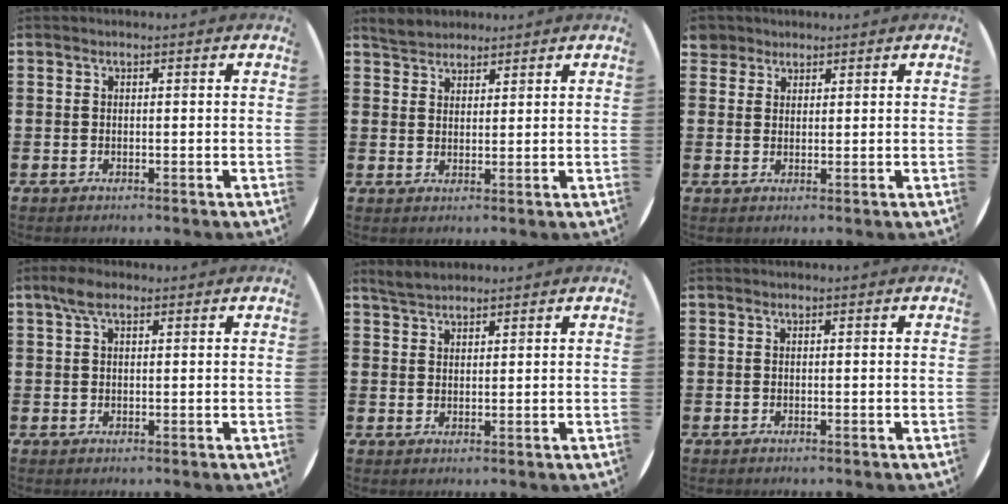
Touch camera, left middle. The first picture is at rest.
{"total": 3.2, "force": [3.0, 1.0, 0.0], "torque": [-0.009, 0.001, 0.060]}
{"total": 2.5, "force": [2.1, 1.4, -0.1], "torque": [0.002, 0.004, 0.040]}
{"total": 3.1, "force": [1.9, 1.4, 2.0], "torque": [-0.037, 0.005, 0.031]}
{"total": 3.0, "force": [2.8, 0.7, 0.6], "torque": [-0.018, -0.001, 0.055]}
{"total": 0.0}